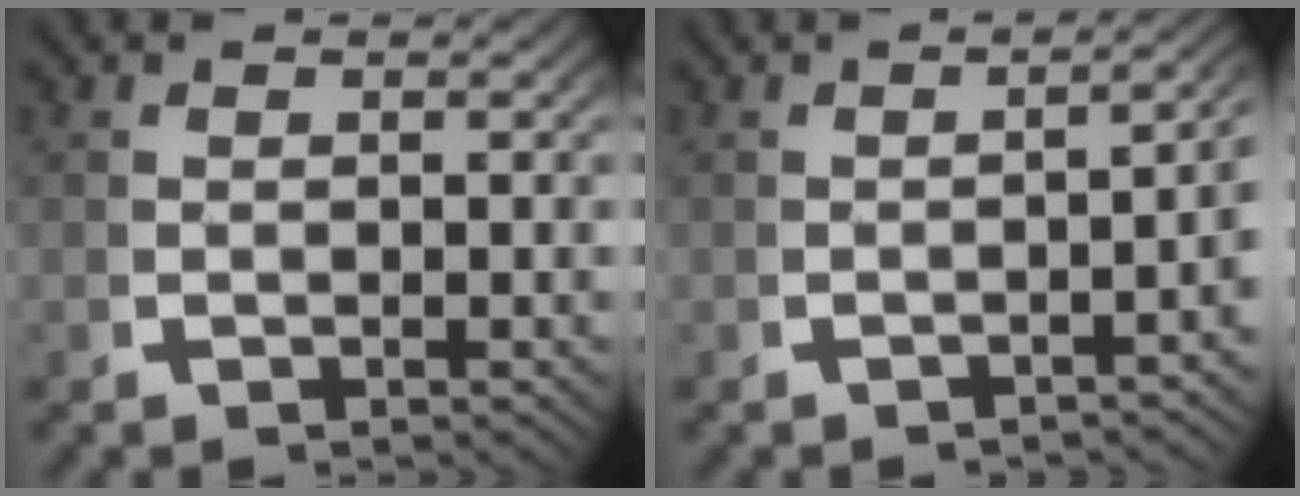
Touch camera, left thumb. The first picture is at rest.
{"total": 4.7, "force": [-0.4, 1.9, 4.3], "torque": [-0.041, 0.018, -0.013]}